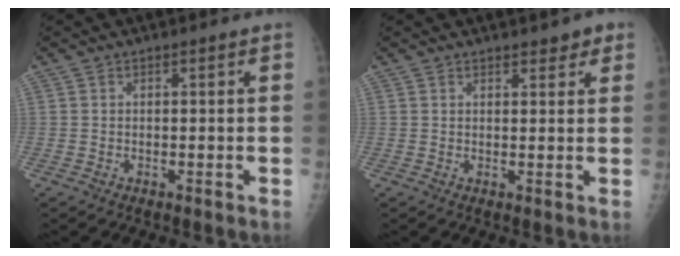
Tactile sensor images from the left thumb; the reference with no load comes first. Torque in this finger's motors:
{"motor_torque": [0.03, 0.06, 0.11, 0.09, -0.01]}